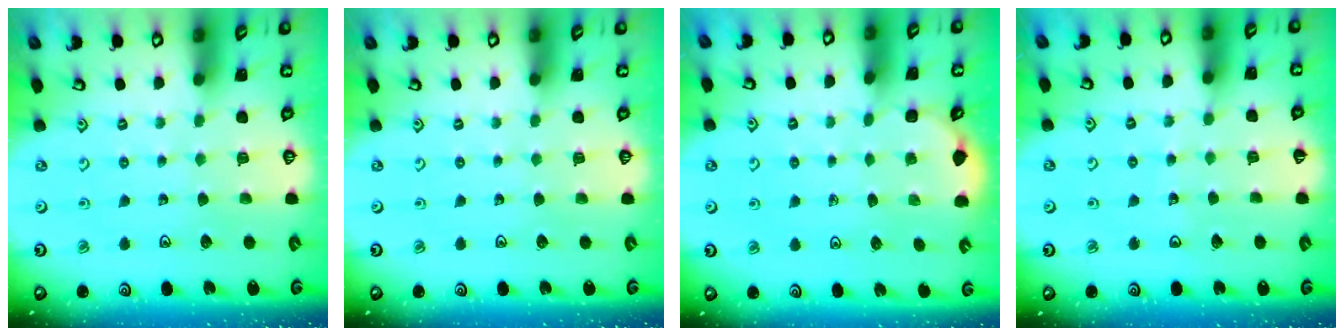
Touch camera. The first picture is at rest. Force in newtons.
{"total": 0.0}
{"total": 2.1, "press": 1.8, "slide": 1.1}
{"total": 4.2, "press": 4.1, "slide": 0.5}